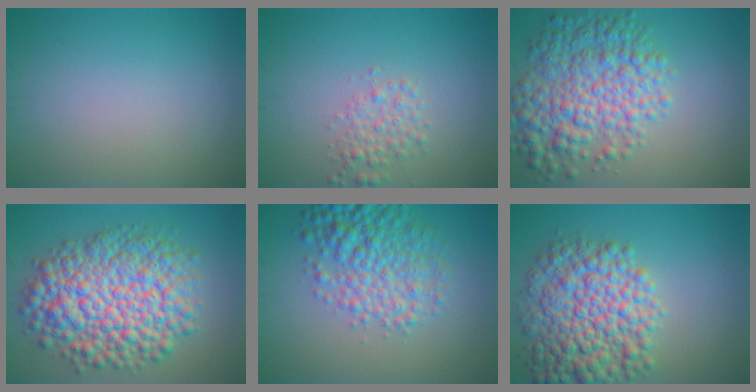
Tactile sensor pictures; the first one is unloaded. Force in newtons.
{"total": 2.1, "press": 2.1, "slide": 0.0}
{"total": 7.9, "press": 7.9, "slide": 0.2}
{"total": 11.6, "press": 11.6, "slide": 0.3}
{"total": 5.9, "press": 5.9, "slide": 0.1}
{"total": 9.1, "press": 9.1, "slide": 0.2}